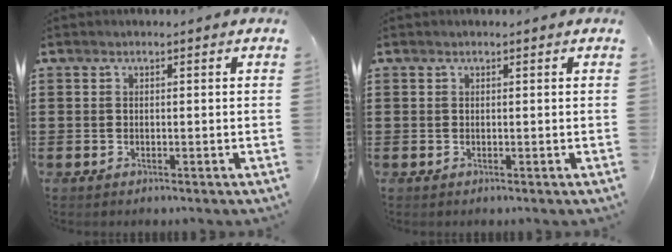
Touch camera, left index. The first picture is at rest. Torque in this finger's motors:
{"motor_torque": [2.14, 0.00, 0.07, -0.03]}